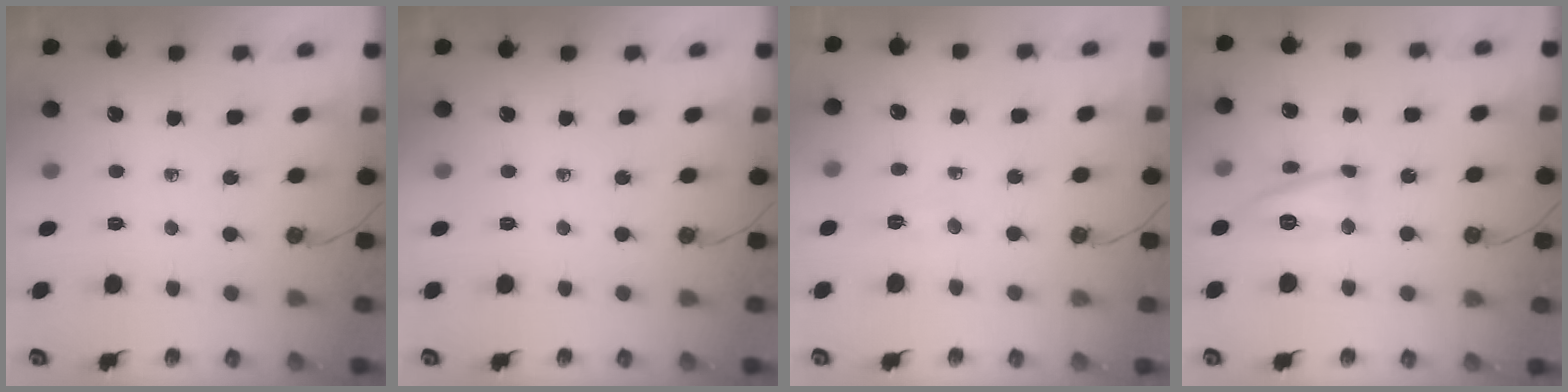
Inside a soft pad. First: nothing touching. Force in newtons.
{"total": 0.0}
{"total": 3.8, "press": 3.7, "slide": 0.5}
{"total": 12.1, "press": 12.1, "slide": 0.8}